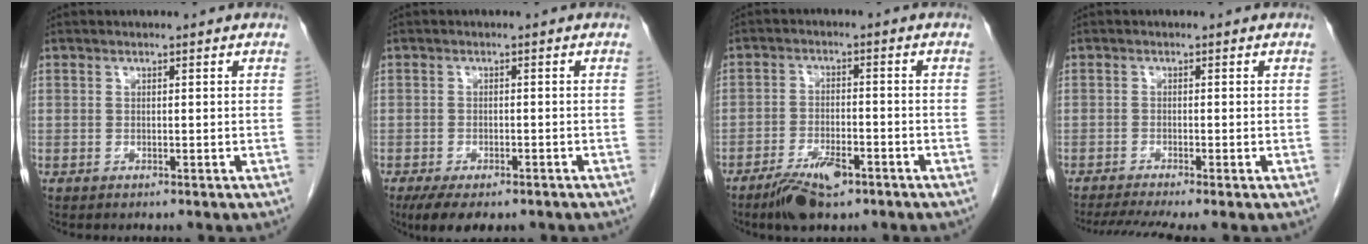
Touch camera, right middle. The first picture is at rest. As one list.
[{"total": 7.0, "force": [-5.1, 2.7, 4.0], "torque": [-0.057, -0.009, -0.075]}, {"total": 6.6, "force": [-4.3, 2.2, 4.4], "torque": [-0.087, -0.006, -0.071]}, {"total": 5.1, "force": [-4.1, -0.5, 3.0], "torque": [-0.050, -0.011, -0.068]}]